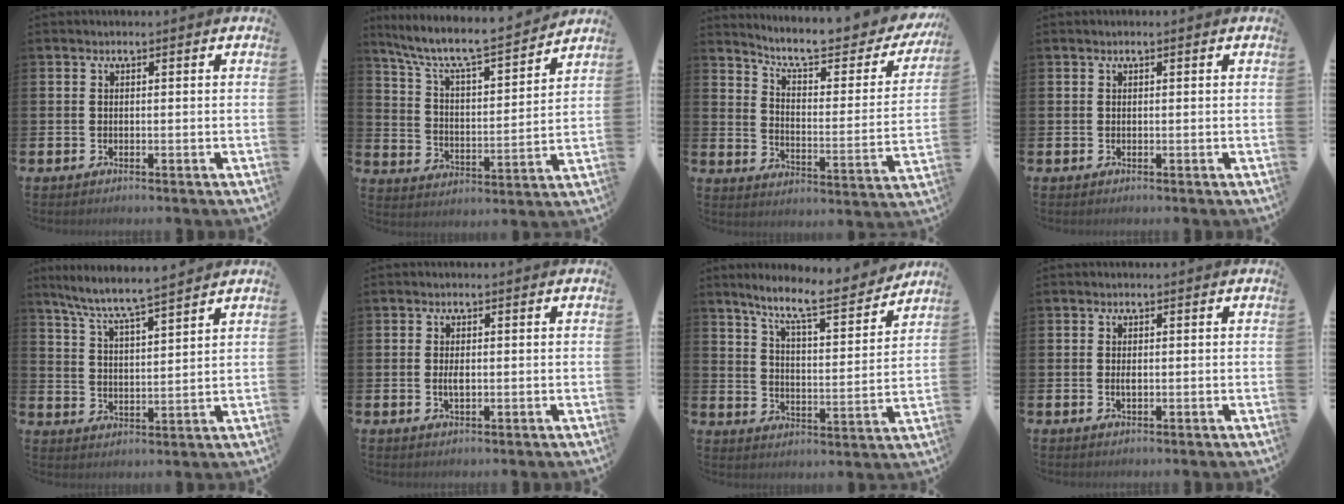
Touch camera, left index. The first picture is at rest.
{"total": 8.9, "force": [7.9, 1.4, 3.8], "torque": [-0.110, -0.052, 0.131]}
{"total": 8.3, "force": [7.2, 1.8, 3.7], "torque": [-0.091, -0.053, 0.119]}
{"total": 0.0}
{"total": 7.2, "force": [6.8, 0.0, 2.4], "torque": [-0.074, -0.039, 0.119]}
{"total": 1.6, "force": [0.0, 0.7, 1.4], "torque": [-0.026, 0.001, -0.001]}
{"total": 9.1, "force": [8.0, 1.0, 4.2], "torque": [-0.104, -0.049, 0.136]}
{"total": 0.9, "force": [0.1, 0.3, 0.8], "torque": [-0.014, 0.001, 0.001]}